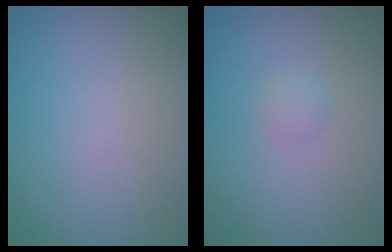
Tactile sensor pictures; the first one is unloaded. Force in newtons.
{"total": 1.0, "press": 1.0, "slide": 0.1}